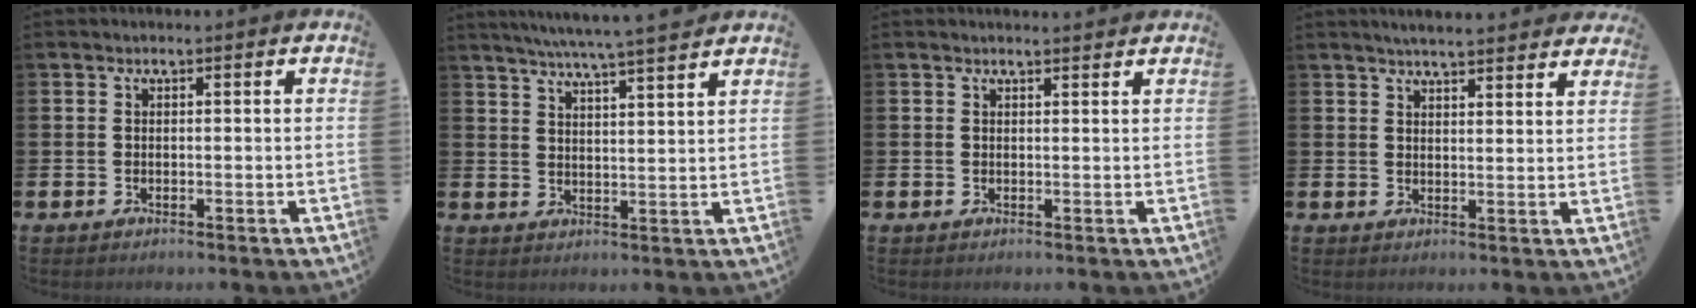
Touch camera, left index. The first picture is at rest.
{"total": 6.3, "force": [5.9, -0.7, 1.8], "torque": [-0.040, -0.037, 0.102]}
{"total": 1.1, "force": [1.0, 0.0, 0.1], "torque": [0.009, -0.007, 0.017]}
{"total": 4.2, "force": [4.1, 0.0, 0.7], "torque": [-0.020, -0.019, 0.074]}